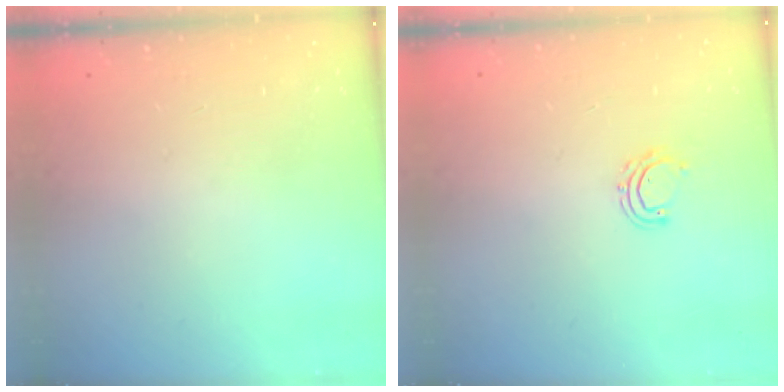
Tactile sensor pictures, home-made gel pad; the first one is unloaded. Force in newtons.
{"total": 5.0, "press": 4.8, "slide": 1.0}